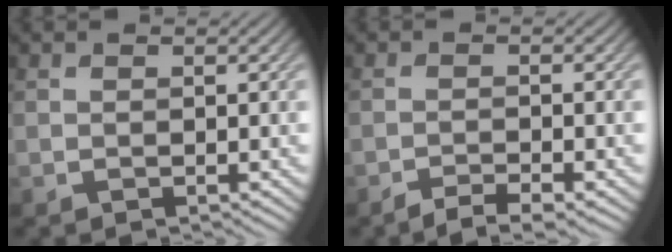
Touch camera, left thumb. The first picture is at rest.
{"total": 3.0, "force": [-2.3, 0.4, 1.8], "torque": [-0.030, 0.002, -0.046]}